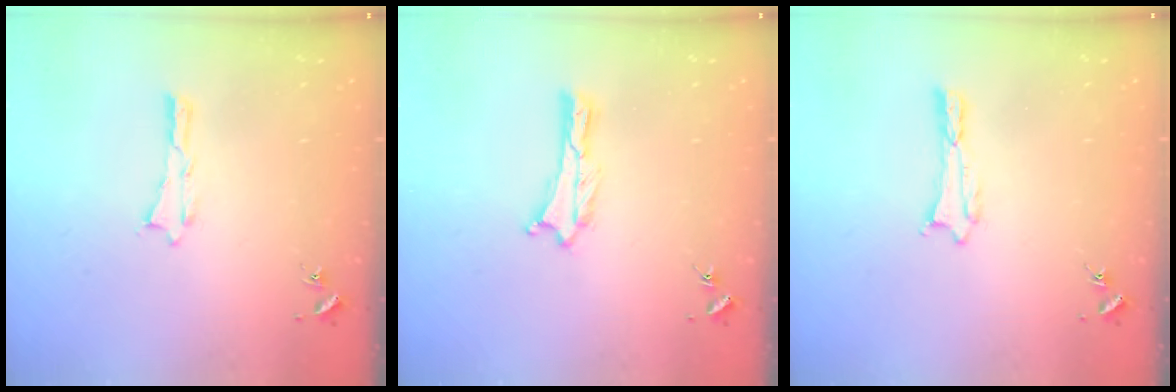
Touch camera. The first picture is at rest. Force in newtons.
{"total": 0.0}
{"total": 0.7, "press": 0.7, "slide": 0.1}